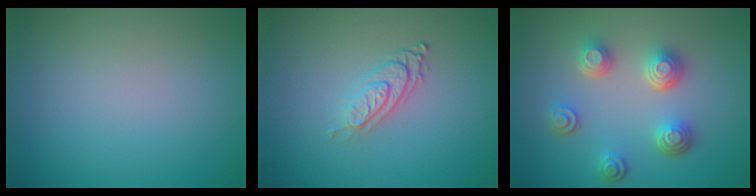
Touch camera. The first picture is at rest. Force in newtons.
{"total": 2.9, "press": 1.9, "slide": 2.1}
{"total": 4.6, "press": 3.5, "slide": 2.9}